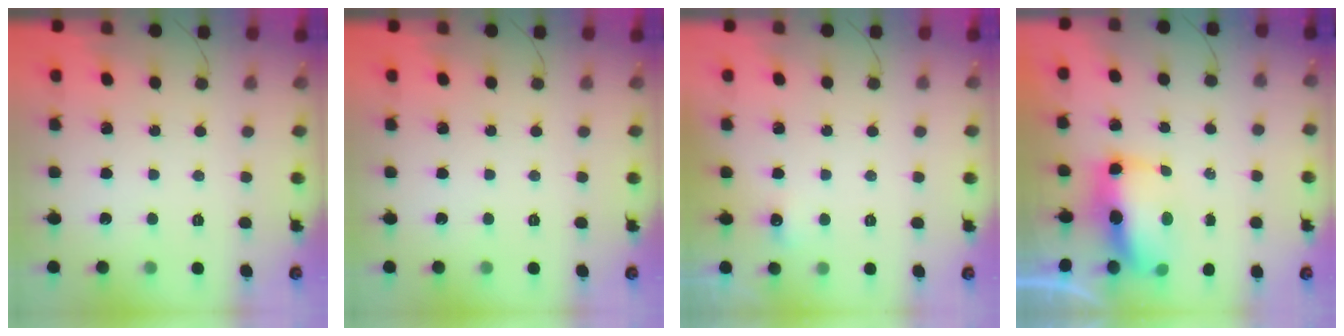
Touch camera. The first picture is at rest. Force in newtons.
{"total": 0.0}
{"total": 4.8, "press": 4.7, "slide": 1.1}
{"total": 9.8, "press": 9.5, "slide": 2.1}